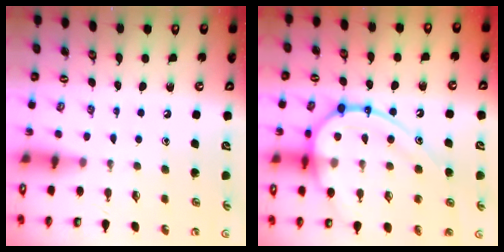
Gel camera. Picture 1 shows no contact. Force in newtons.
{"total": 19.3, "press": 19.2, "slide": 1.8}